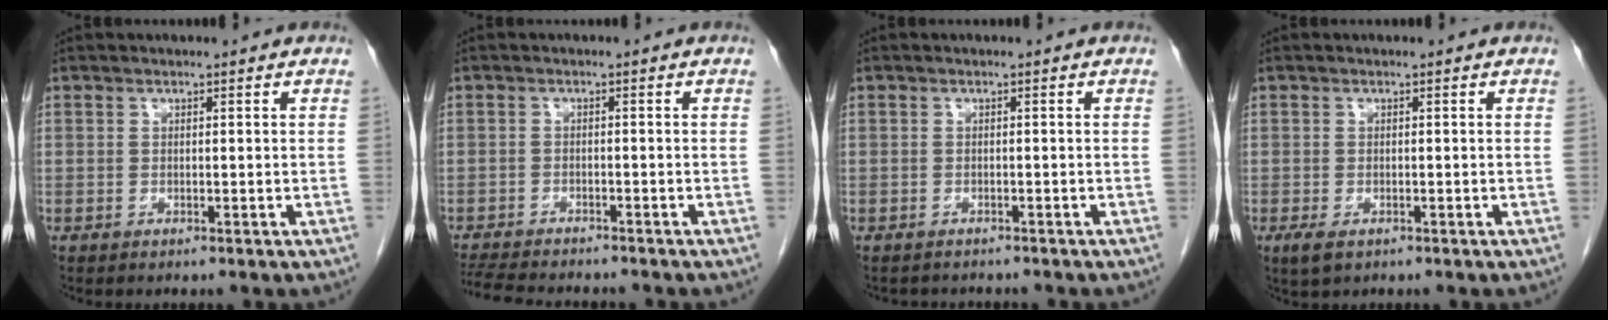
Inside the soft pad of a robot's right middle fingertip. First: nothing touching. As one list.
[{"total": 9.9, "force": [-8.9, 1.6, 3.9], "torque": [-0.065, -0.012, -0.134]}, {"total": 3.1, "force": [-2.9, 1.1, 0.5], "torque": [-0.007, -0.003, -0.036]}, {"total": 2.2, "force": [-1.2, 1.1, 1.6], "torque": [-0.035, -0.004, -0.013]}]